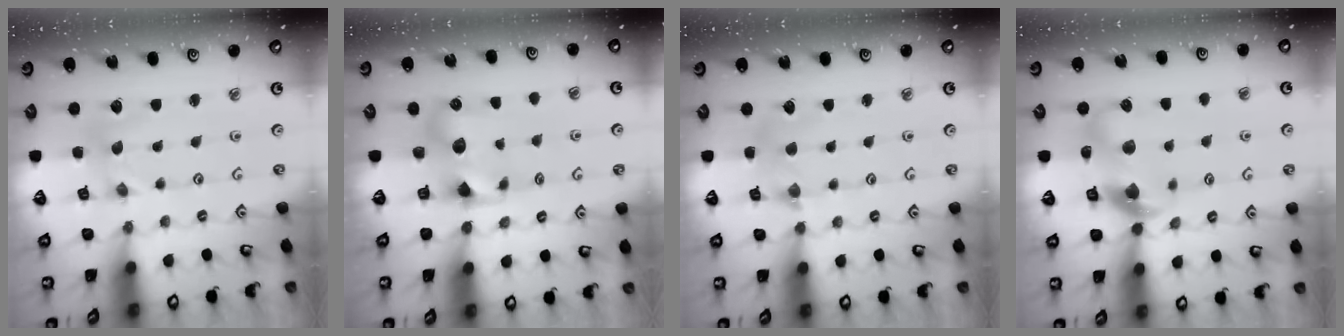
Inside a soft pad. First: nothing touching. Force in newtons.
{"total": 7.9, "press": 7.9, "slide": 0.8}
{"total": 4.0, "press": 4.0, "slide": 0.4}
{"total": 12.3, "press": 12.2, "slide": 1.8}